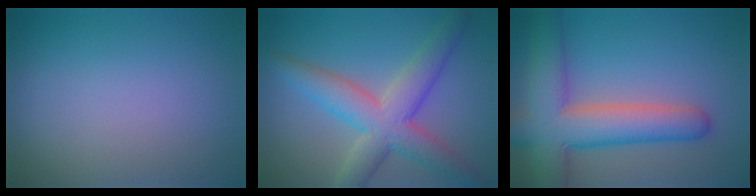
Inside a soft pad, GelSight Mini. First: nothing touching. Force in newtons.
{"total": 6.7, "press": 6.7, "slide": 0.2}
{"total": 8.8, "press": 8.8, "slide": 0.4}